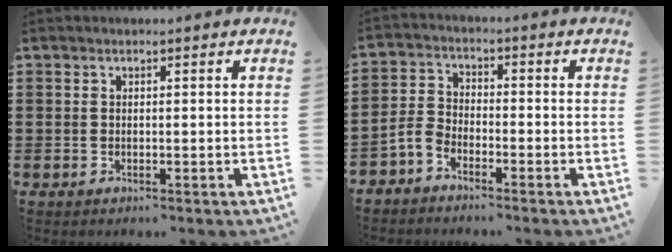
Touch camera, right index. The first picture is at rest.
{"total": 3.2, "force": [-3.0, 1.0, 0.8], "torque": [-0.034, 0.002, -0.067]}